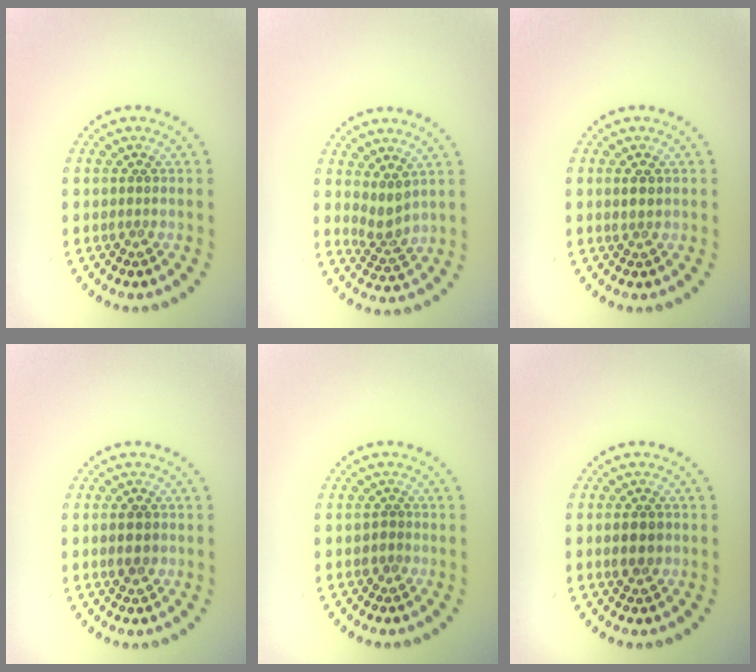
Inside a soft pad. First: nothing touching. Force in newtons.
{"total": 2.4, "press": 1.6, "slide": 1.8}
{"total": 1.0, "press": 0.9, "slide": 0.5}
{"total": 1.9, "press": 1.9, "slide": 0.1}
{"total": 0.6, "press": 0.4, "slide": 0.5}
{"total": 1.7, "press": 1.7, "slide": 0.1}